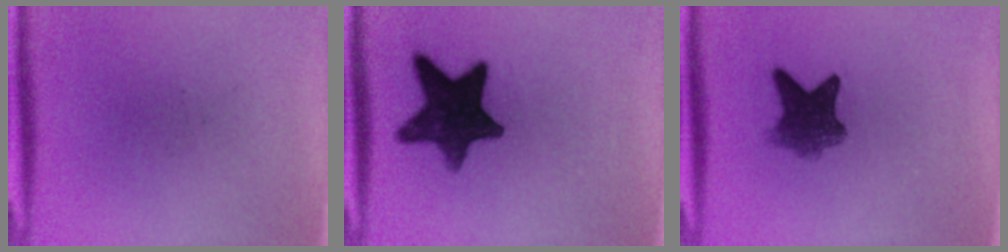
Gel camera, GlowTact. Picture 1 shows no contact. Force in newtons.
{"total": 13.6}
{"total": 6.3}